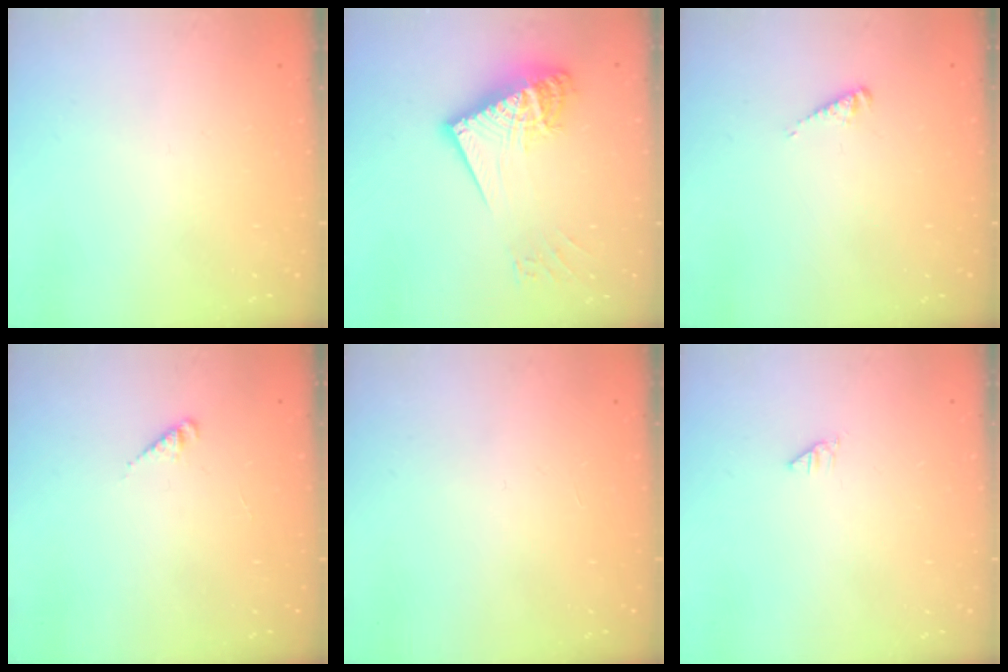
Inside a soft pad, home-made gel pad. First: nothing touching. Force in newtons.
{"total": 17.6, "press": 17.5, "slide": 2.1}
{"total": 3.1, "press": 3.1, "slide": 0.3}
{"total": 1.8, "press": 1.8, "slide": 0.3}
{"total": 0.0}
{"total": 0.0}